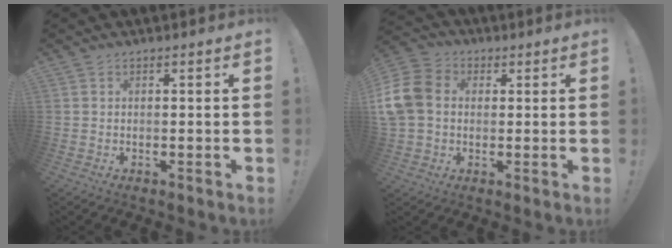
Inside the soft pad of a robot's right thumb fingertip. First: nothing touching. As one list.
[{"total": 13.7, "force": [1.2, 10.6, 8.6], "torque": [-0.181, 0.010, 0.025]}]